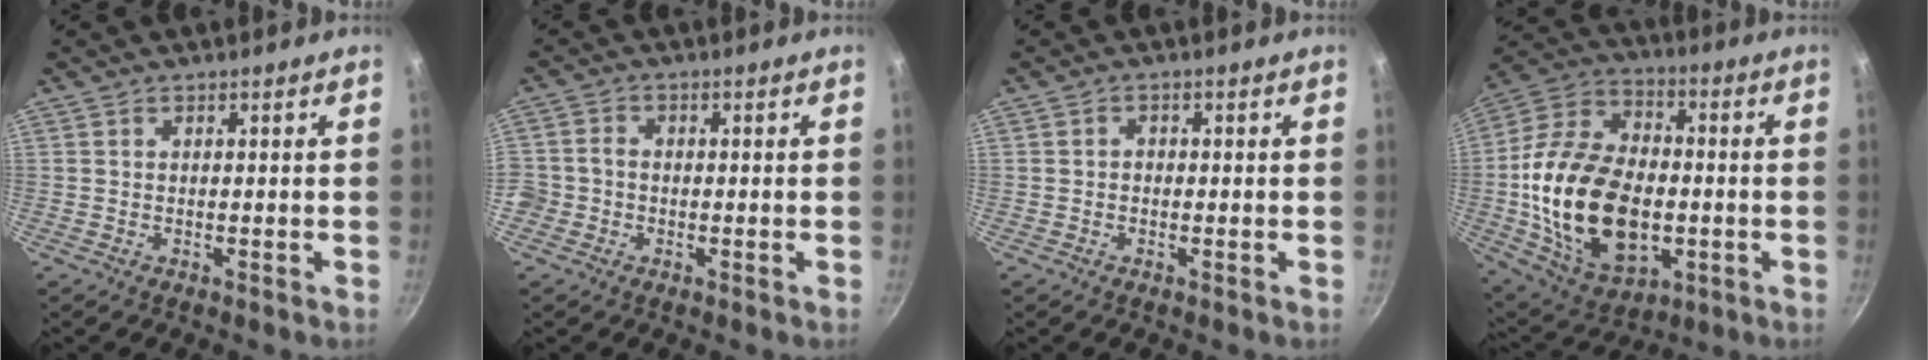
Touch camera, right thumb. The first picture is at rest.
{"total": 4.8, "force": [-1.4, 4.1, 1.9], "torque": [-0.035, 0.020, -0.035]}
{"total": 1.1, "force": [-0.4, 0.9, 0.5], "torque": [-0.007, 0.004, -0.008]}
{"total": 25.9, "force": [-3.1, 16.3, 19.9], "torque": [-0.353, 0.022, -0.046]}